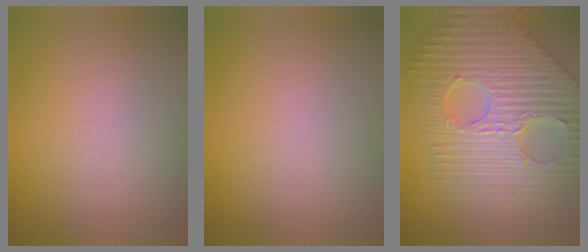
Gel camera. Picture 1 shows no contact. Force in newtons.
{"total": 0.0}
{"total": 7.3, "press": 6.1, "slide": 4.0}